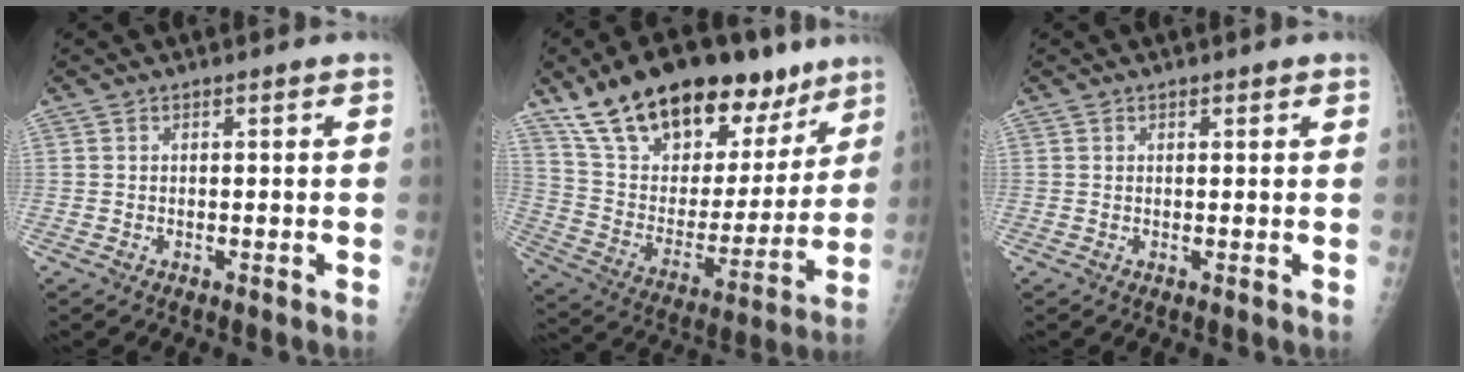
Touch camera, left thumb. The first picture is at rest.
{"total": 28.3, "force": [18.8, 13.2, 16.4], "torque": [-0.228, -0.043, 0.312]}
{"total": 0.6, "force": [0.4, 0.3, 0.3], "torque": [0.001, -0.002, 0.004]}